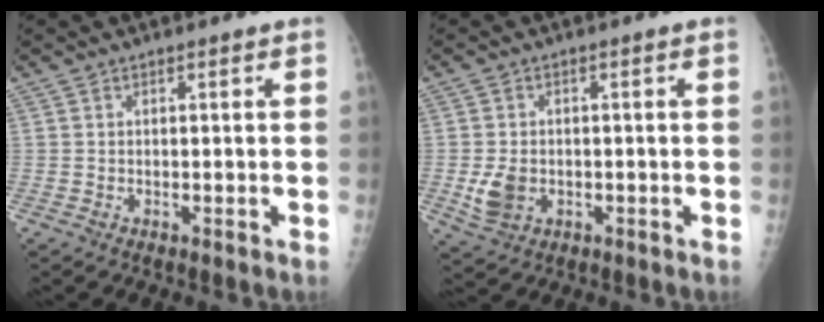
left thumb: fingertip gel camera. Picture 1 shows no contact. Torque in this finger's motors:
{"motor_torque": [-0.03, 0.06, 0.39, 0.14, 0.04]}